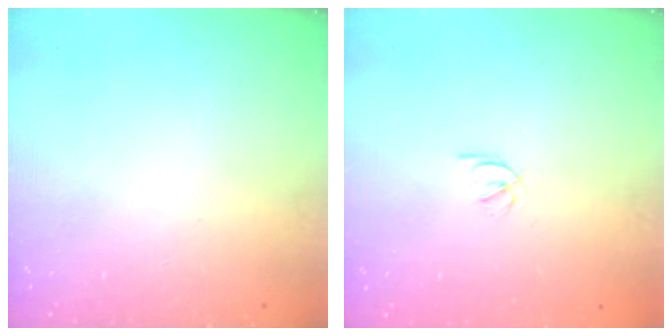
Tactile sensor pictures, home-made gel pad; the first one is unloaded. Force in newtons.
{"total": 2.1, "press": 2.1, "slide": 0.4}